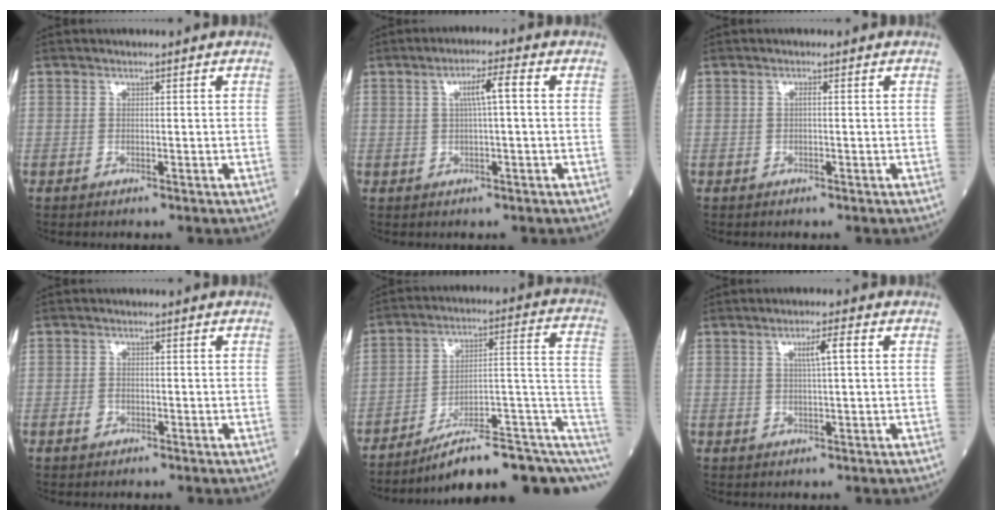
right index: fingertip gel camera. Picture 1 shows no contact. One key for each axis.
{"total": 4.3, "fx": 0.7, "fy": 0.1, "fz": 4.2, "tx": -0.073, "ty": 0.010, "tz": 0.012}
{"total": 0.6, "fx": 0.0, "fy": 0.0, "fz": 0.6, "tx": -0.013, "ty": 0.001, "tz": -0.001}
{"total": 1.1, "fx": -0.4, "fy": 0.9, "fz": 0.5, "tx": -0.008, "ty": 0.003, "tz": -0.004}
{"total": 17.9, "fx": -10.3, "fy": 4.3, "fz": 13.9, "tx": -0.126, "ty": 0.068, "tz": -0.143}
{"total": 3.4, "fx": 0.9, "fy": 0.0, "fz": 3.2, "tx": -0.056, "ty": 0.005, "tz": 0.015}